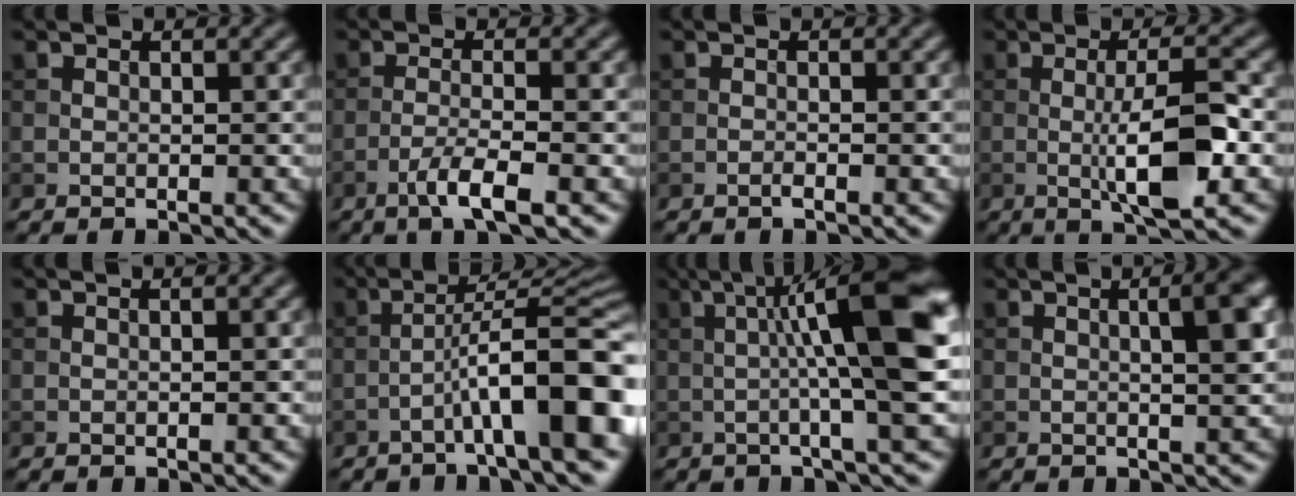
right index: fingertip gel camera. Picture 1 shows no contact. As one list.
[{"total": 3.8, "force": [-2.1, 0.5, 3.1], "torque": [-0.059, 0.005, -0.047]}, {"total": 0.8, "force": [-0.5, 0.1, 0.6], "torque": [-0.011, 0.002, -0.011]}, {"total": 6.9, "force": [-1.0, 1.5, 6.7], "torque": [-0.112, 0.001, -0.019]}, {"total": 0.8, "force": [0.0, 0.2, 0.8], "torque": [-0.010, 0.001, -0.002]}, {"total": 10.1, "force": [-3.4, 1.7, 9.3], "torque": [-0.132, 0.027, -0.054]}, {"total": 11.8, "force": [1.4, 1.7, 11.6], "torque": [-0.150, 0.019, 0.021]}, {"total": 4.6, "force": [0.7, 1.2, 4.4], "torque": [-0.045, 0.018, 0.003]}]